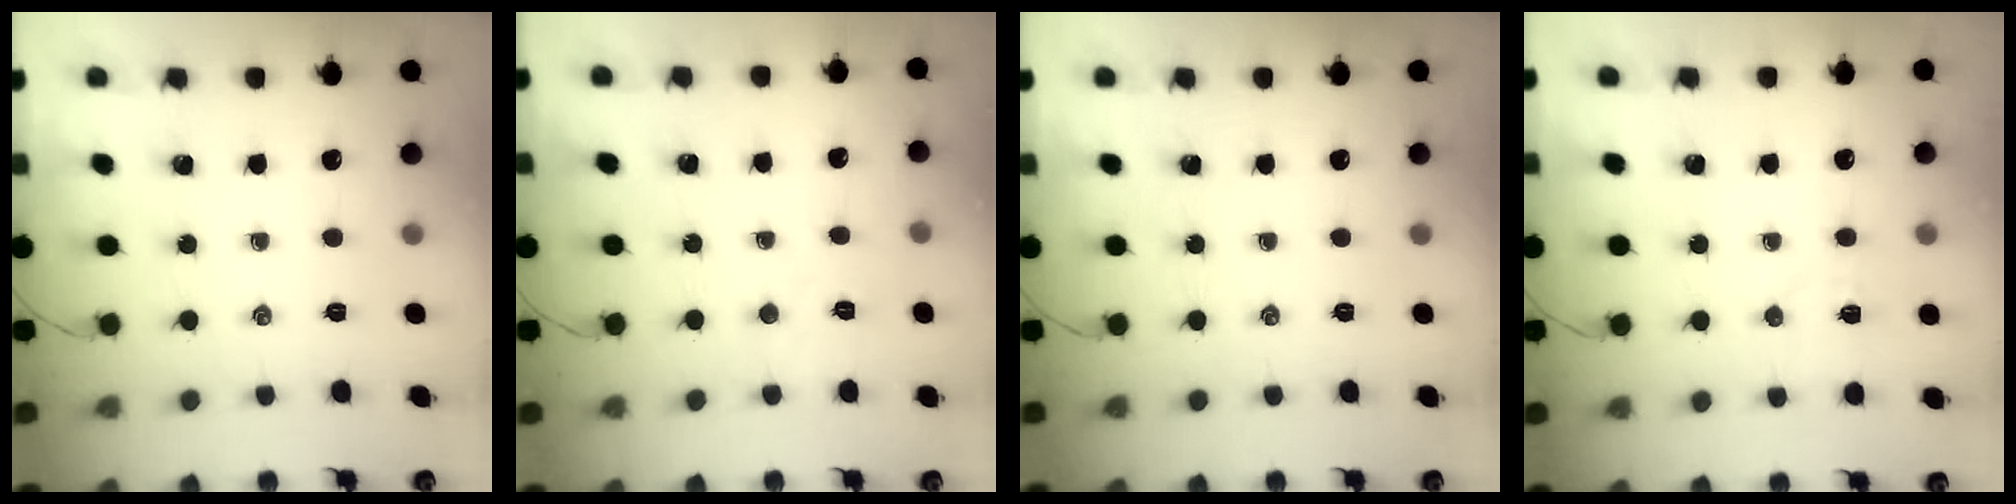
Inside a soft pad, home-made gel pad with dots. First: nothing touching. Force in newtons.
{"total": 4.7, "press": 4.6, "slide": 1.0}
{"total": 0.0}
{"total": 5.1, "press": 4.9, "slide": 1.2}